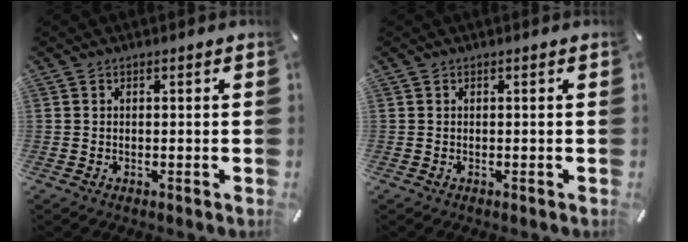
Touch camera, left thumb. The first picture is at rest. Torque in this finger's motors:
{"motor_torque": [0.00, 0.00, 0.00, 0.00, 0.00]}